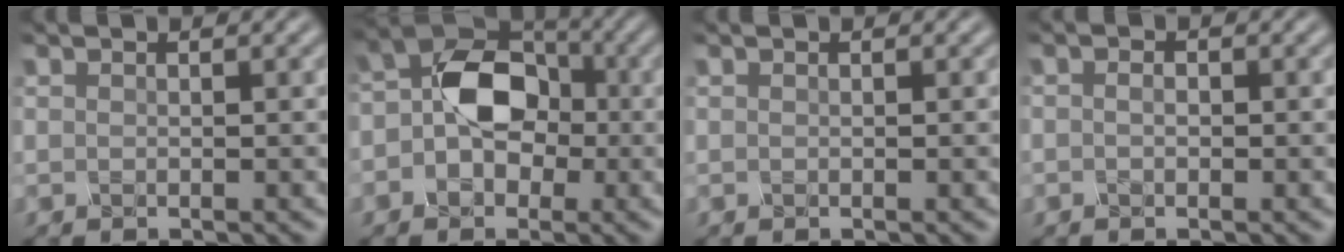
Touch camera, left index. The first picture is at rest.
{"total": 6.6, "force": [-0.6, 4.6, 4.6], "torque": [-0.070, 0.013, -0.020]}
{"total": 0.0}
{"total": 0.9, "force": [-0.2, 0.5, 0.7], "torque": [-0.013, -0.001, -0.004]}